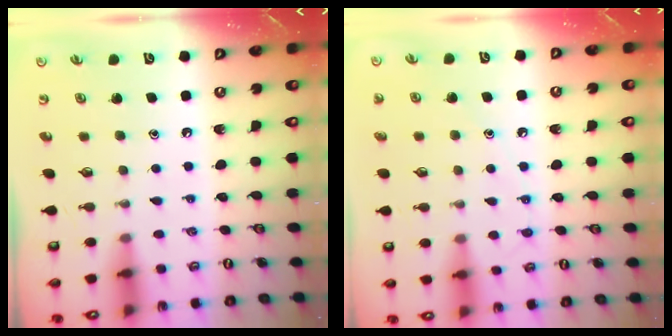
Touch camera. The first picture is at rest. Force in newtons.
{"total": 6.7, "press": 6.7, "slide": 0.6}